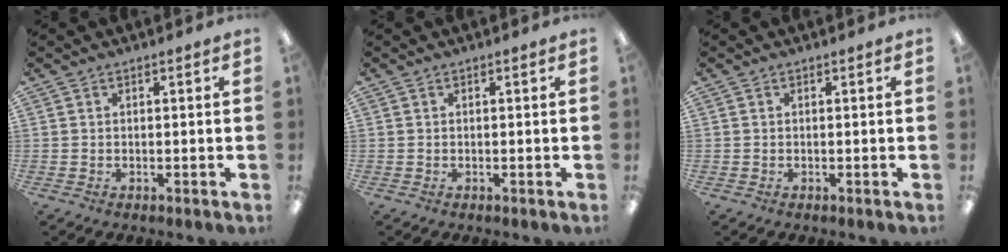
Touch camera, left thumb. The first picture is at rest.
{"total": 0.0}
{"total": 0.0}